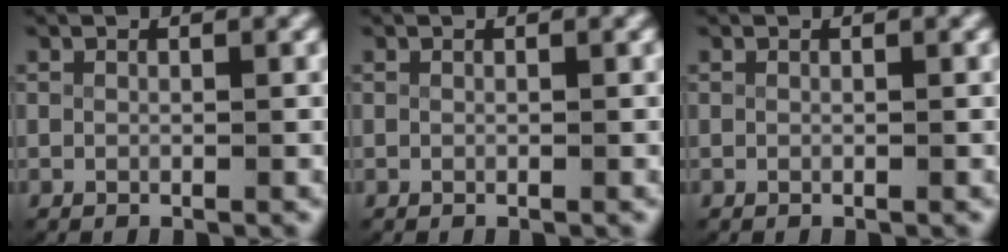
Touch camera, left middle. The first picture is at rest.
{"total": 0.0}
{"total": 0.0}